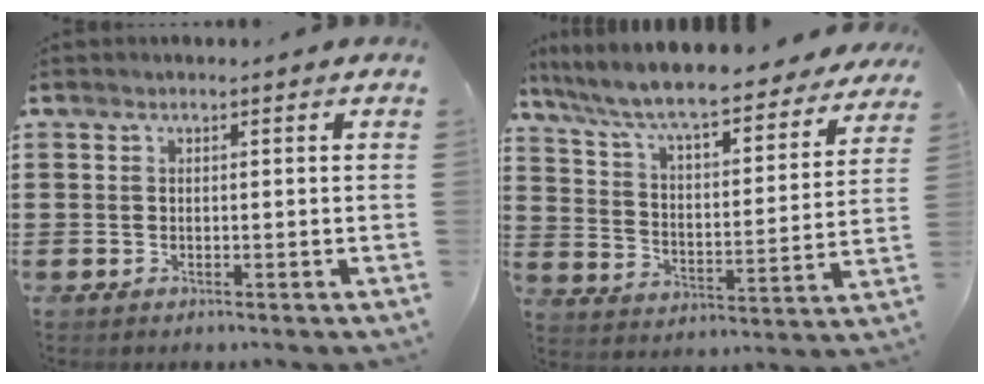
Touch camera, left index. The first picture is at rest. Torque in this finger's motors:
{"motor_torque": [1.55, -0.59, 1.05, 0.21]}